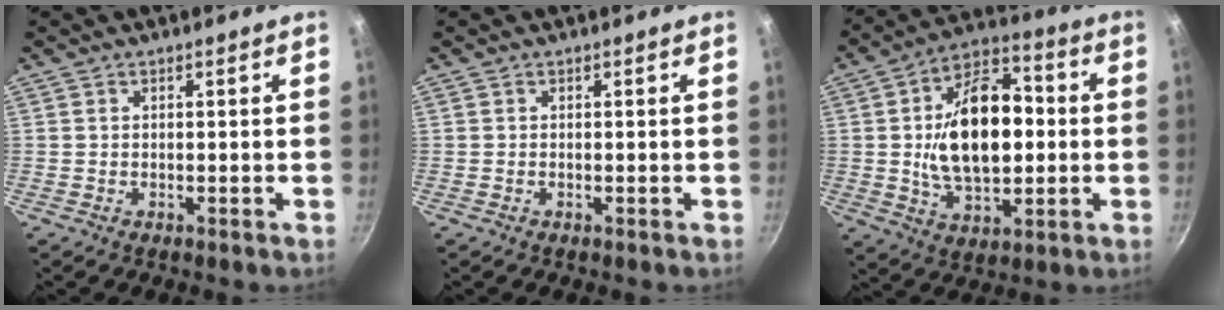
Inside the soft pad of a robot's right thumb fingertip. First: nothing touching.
{"total": 0.0}
{"total": 19.4, "force": [0.6, 11.5, 15.7], "torque": [-0.230, 0.019, 0.004]}